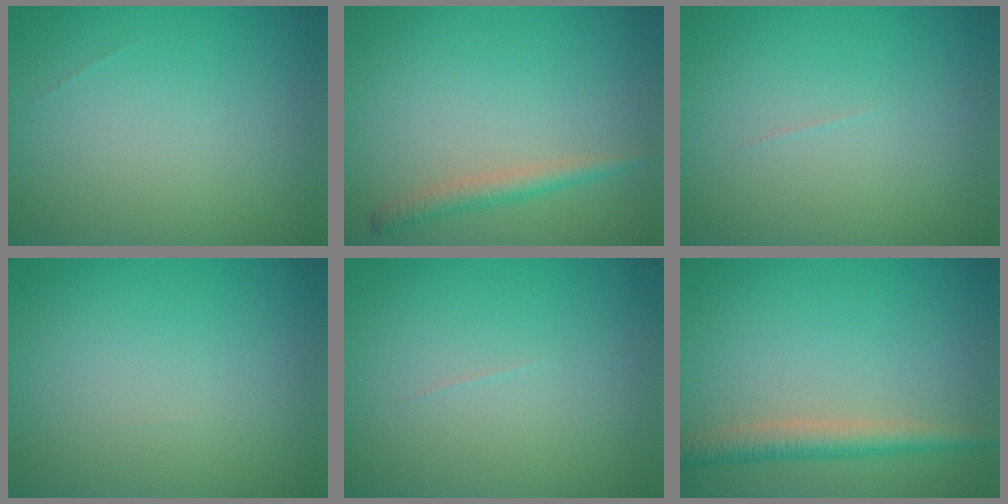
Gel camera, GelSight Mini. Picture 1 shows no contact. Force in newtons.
{"total": 1.8, "press": 1.8, "slide": 0.1}
{"total": 0.0}
{"total": 0.0}
{"total": 0.0}
{"total": 2.9, "press": 2.9, "slide": 0.1}